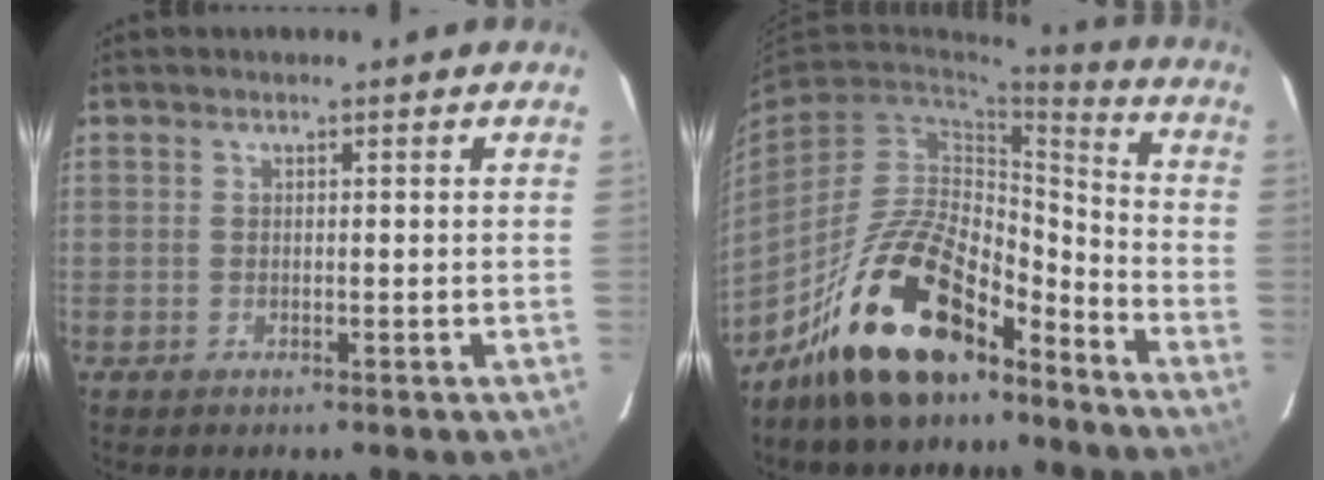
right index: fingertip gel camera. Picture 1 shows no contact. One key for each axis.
{"total": 19.0, "fx": -13.8, "fy": 7.6, "fz": 10.6, "tx": -0.196, "ty": 0.025, "tz": -0.232}